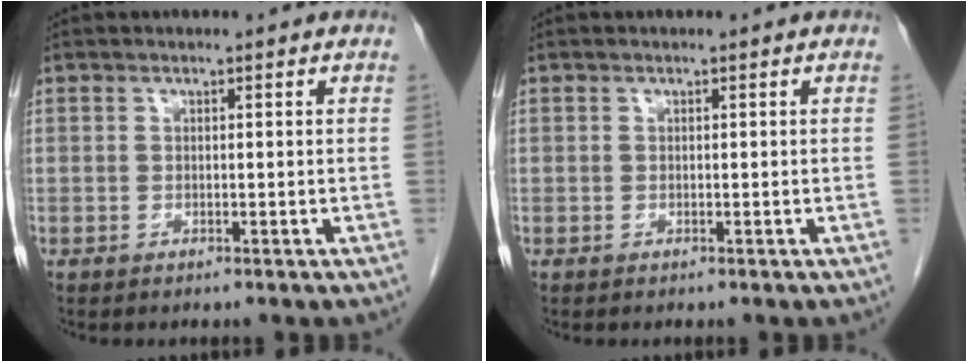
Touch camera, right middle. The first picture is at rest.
{"total": 0.0}